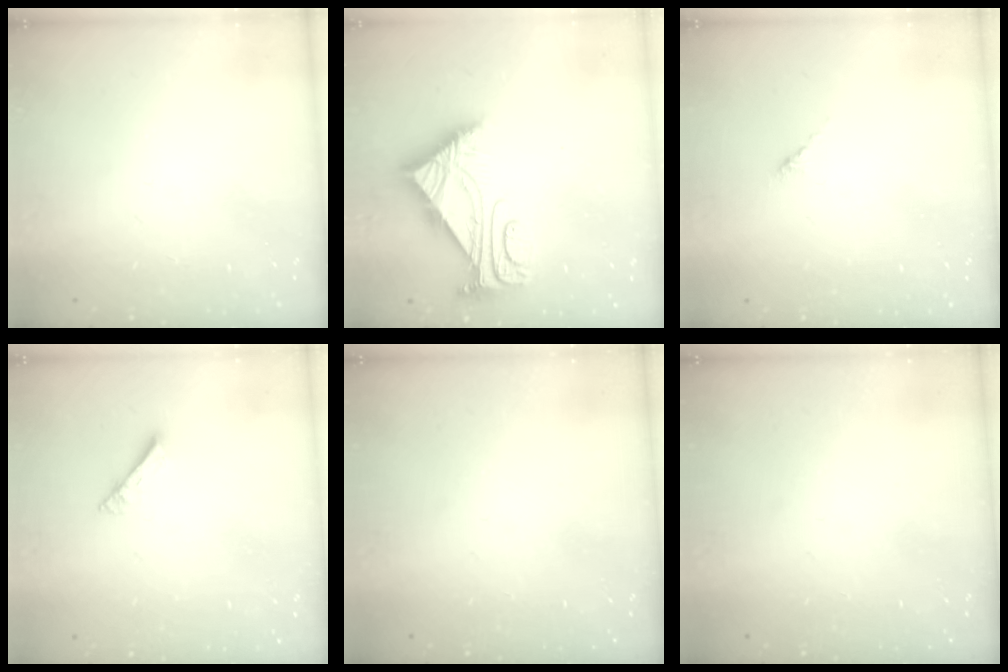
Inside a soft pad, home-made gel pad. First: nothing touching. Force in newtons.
{"total": 5.9, "press": 5.9, "slide": 0.5}
{"total": 2.7, "press": 2.7, "slide": 0.7}
{"total": 3.5, "press": 3.4, "slide": 0.4}
{"total": 0.0}
{"total": 0.0}